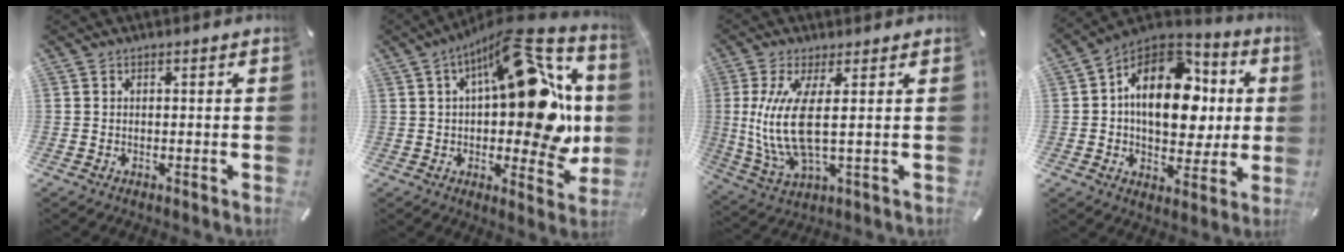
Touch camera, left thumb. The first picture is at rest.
{"total": 22.8, "force": [6.0, 10.7, 19.2], "torque": [-0.242, -0.051, 0.099]}
{"total": 12.6, "force": [1.7, 3.5, 12.0], "torque": [-0.271, -0.024, 0.024]}
{"total": 19.4, "force": [3.1, 13.2, 13.8], "torque": [-0.217, -0.012, 0.052]}